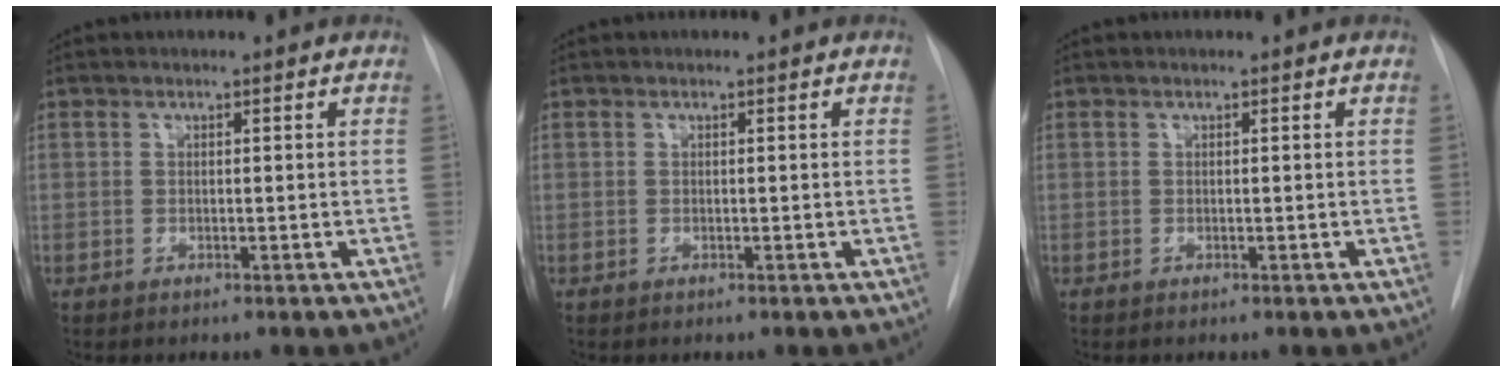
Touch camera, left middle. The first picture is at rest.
{"total": 0.0}
{"total": 0.0}